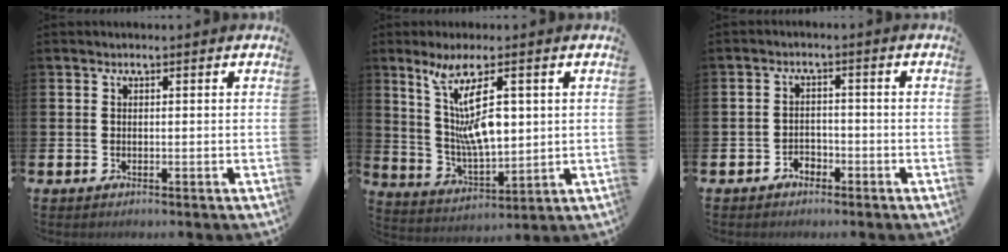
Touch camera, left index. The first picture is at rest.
{"total": 9.8, "force": [4.0, 3.0, 8.5], "torque": [-0.165, -0.002, 0.068]}
{"total": 1.9, "force": [-1.6, 1.0, 0.3], "torque": [-0.015, 0.005, -0.033]}